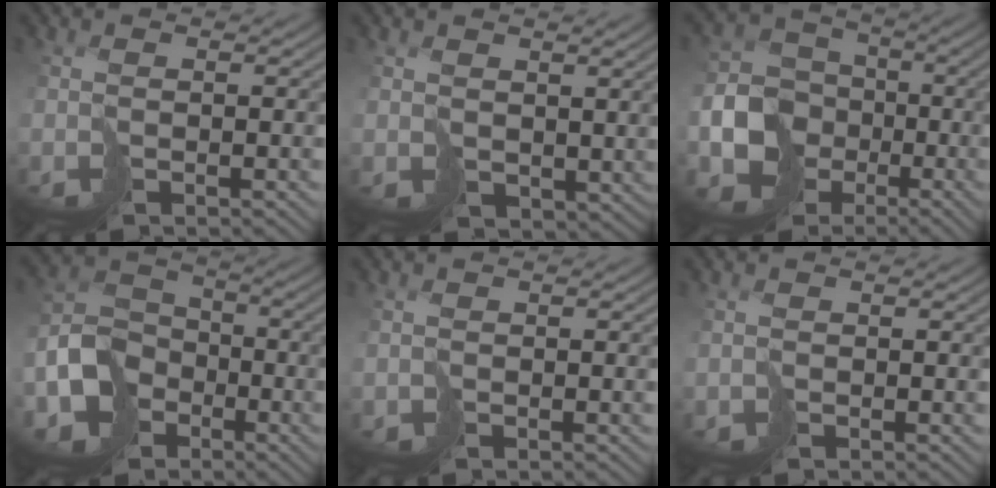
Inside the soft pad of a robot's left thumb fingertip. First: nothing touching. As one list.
[{"total": 2.8, "force": [1.2, 2.2, 1.2], "torque": [-0.038, -0.013, 0.028]}, {"total": 9.3, "force": [-3.5, 7.9, 3.5], "torque": [-0.076, -0.024, -0.075]}, {"total": 9.9, "force": [-5.1, 7.5, 4.0], "torque": [-0.093, -0.026, -0.107]}, {"total": 1.3, "force": [-0.5, 1.0, 0.5], "torque": [-0.012, -0.006, -0.010]}, {"total": 0.9, "force": [-0.3, 0.9, 0.1], "torque": [-0.007, -0.006, -0.007]}]